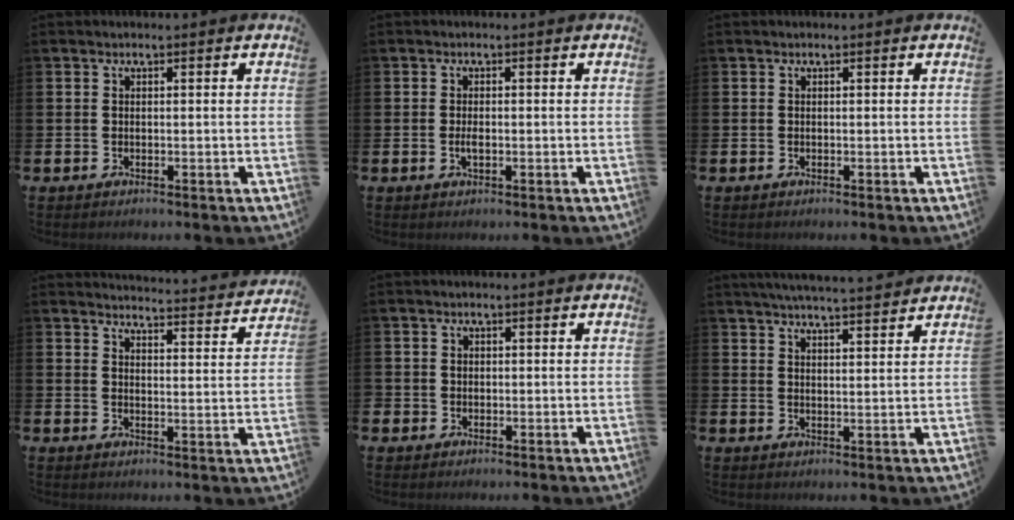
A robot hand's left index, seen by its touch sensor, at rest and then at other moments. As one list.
[{"total": 1.5, "force": [-0.2, 0.6, 1.3], "torque": [-0.019, -0.002, -0.006]}, {"total": 0.0}, {"total": 4.0, "force": [4.0, 0.1, 0.3], "torque": [-0.005, -0.038, 0.065]}, {"total": 1.1, "force": [-0.1, 1.1, 0.1], "torque": [0.002, 0.003, -0.005]}, {"total": 4.7, "force": [4.6, -0.4, 0.8], "torque": [-0.025, -0.022, 0.081]}]